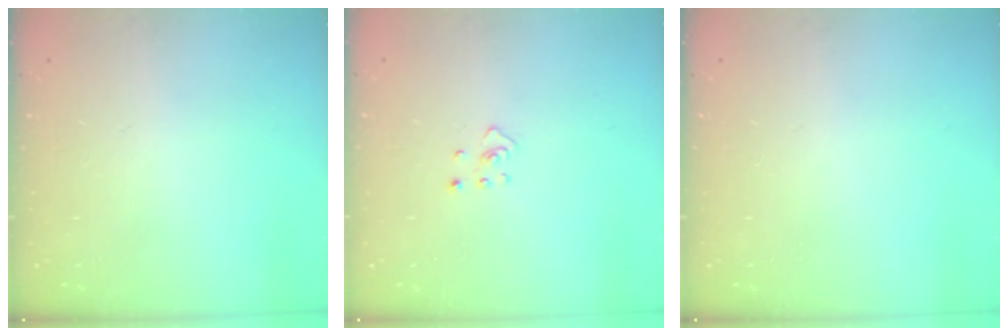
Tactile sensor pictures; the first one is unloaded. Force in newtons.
{"total": 2.4, "press": 2.3, "slide": 0.4}
{"total": 0.0}